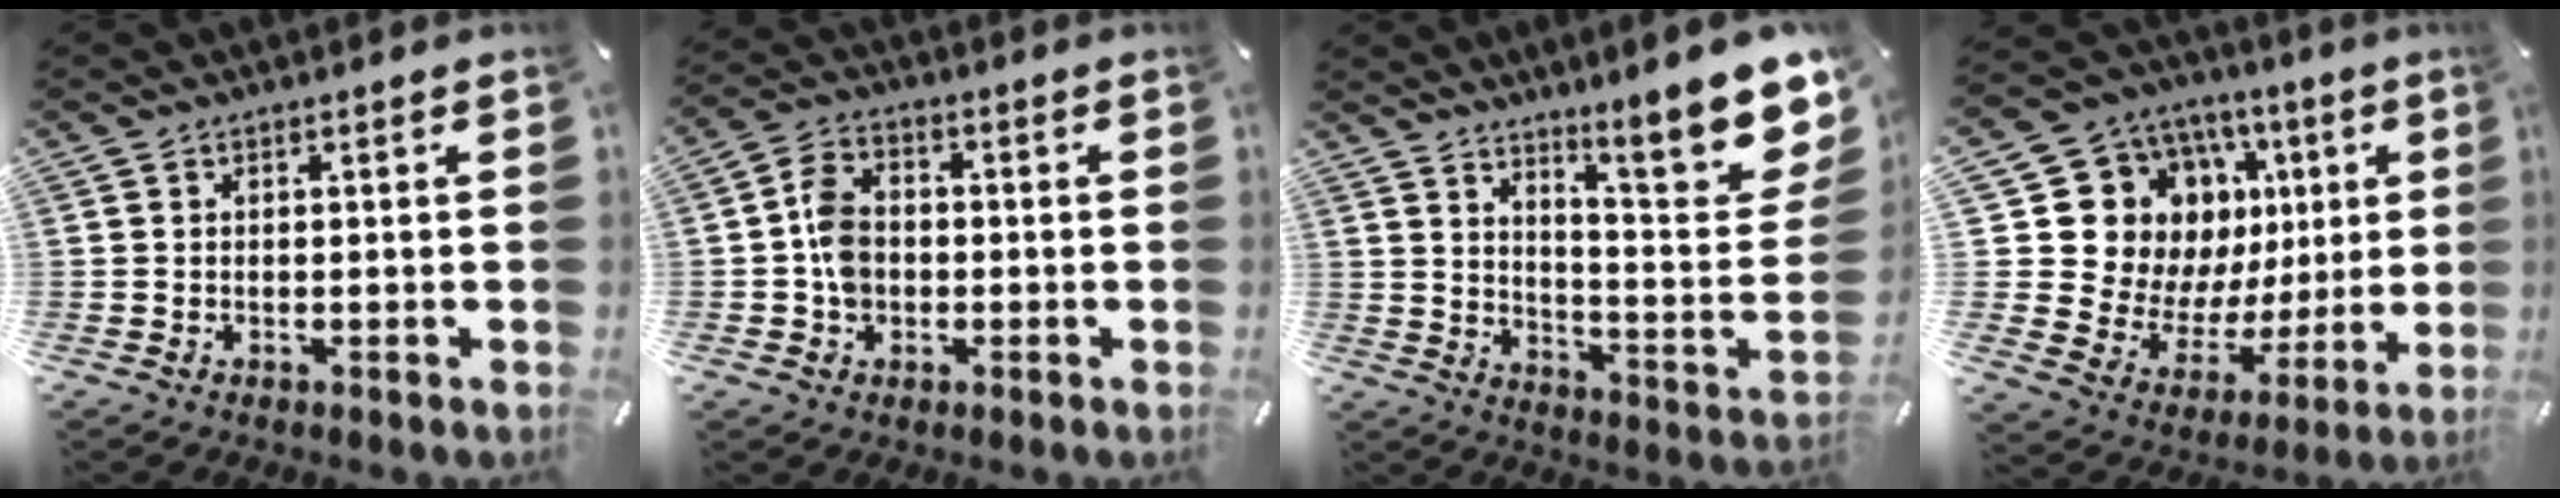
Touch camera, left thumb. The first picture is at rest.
{"total": 6.8, "force": [-0.9, 5.5, 4.0], "torque": [-0.085, 0.012, -0.013]}
{"total": 17.4, "force": [12.1, 4.7, 11.6], "torque": [-0.157, -0.105, 0.195]}
{"total": 16.6, "force": [6.3, 14.1, 6.2], "torque": [-0.113, -0.054, 0.143]}